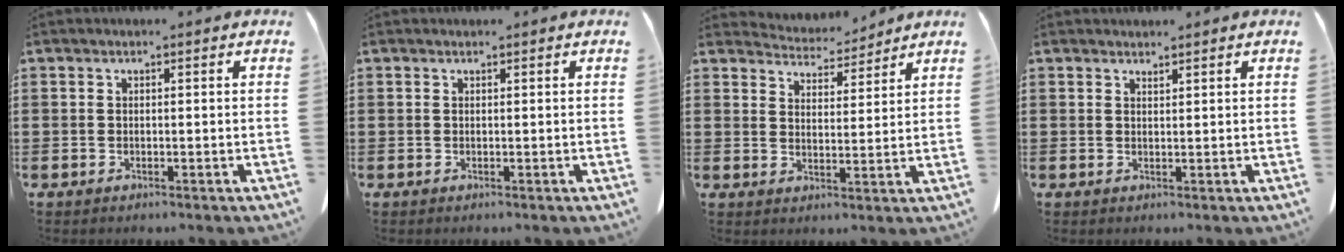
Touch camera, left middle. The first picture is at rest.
{"total": 0.0}
{"total": 5.0, "force": [4.9, 0.8, 0.4], "torque": [-0.027, -0.024, 0.089]}
{"total": 1.1, "force": [1.1, 0.1, 0.1], "torque": [-0.003, -0.001, 0.021]}